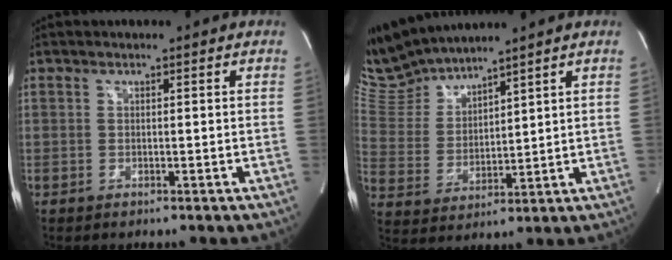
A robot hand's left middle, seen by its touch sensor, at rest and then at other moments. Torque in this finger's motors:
{"motor_torque": [-0.53, -0.77, -0.10, -0.01]}